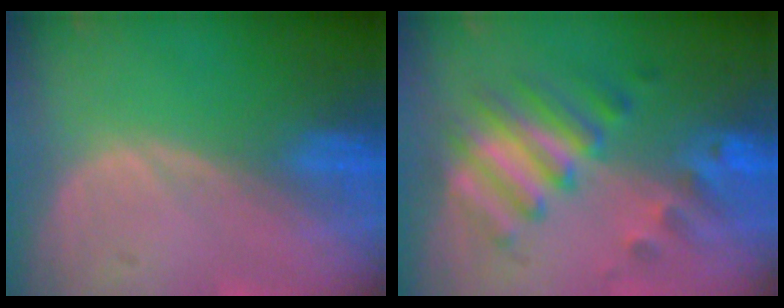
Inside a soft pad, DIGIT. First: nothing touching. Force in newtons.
{"total": 7.8, "press": 7.7, "slide": 1.7}